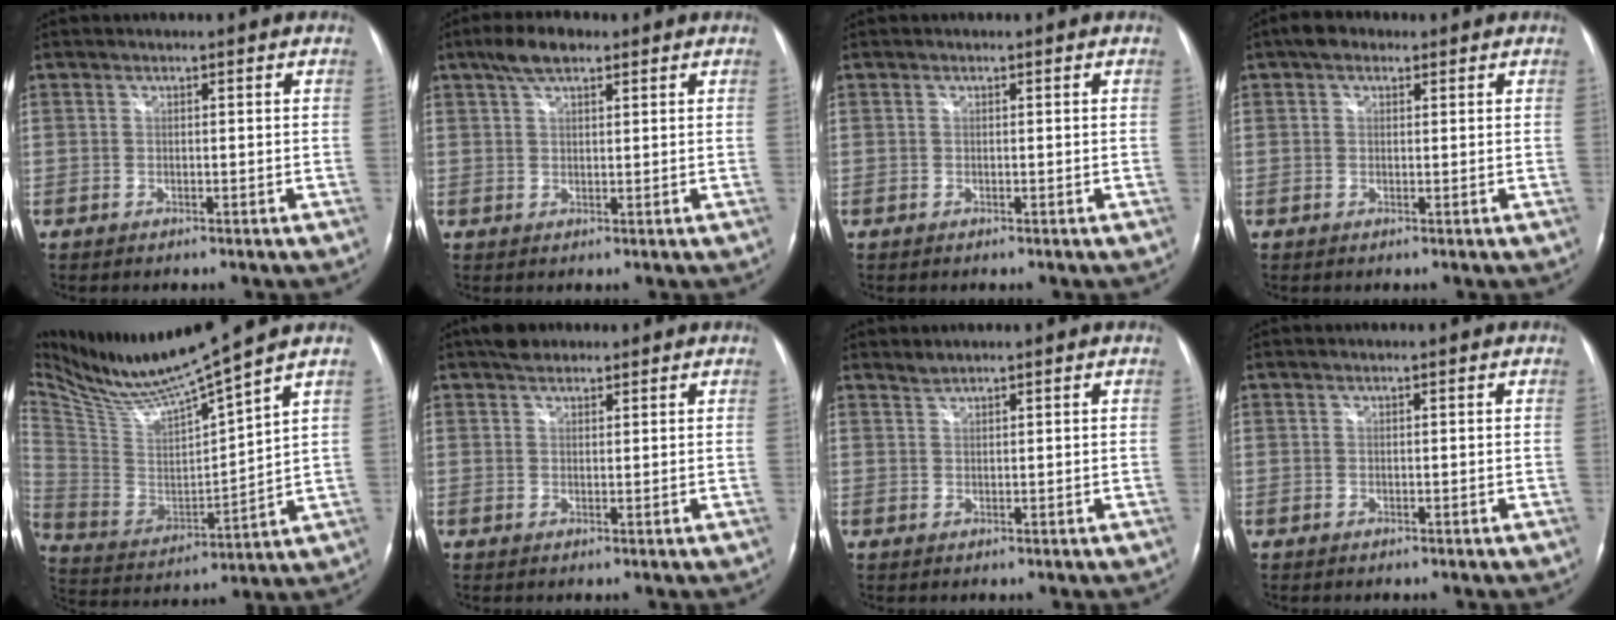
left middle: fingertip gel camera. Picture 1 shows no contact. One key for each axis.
{"total": 4.7, "fx": 3.1, "fy": 1.7, "fz": 3.1, "tx": -0.064, "ty": 0.016, "tz": 0.058}
{"total": 0.0}
{"total": 2.7, "fx": 1.6, "fy": 1.8, "fz": 1.4, "tx": -0.028, "ty": 0.015, "tz": 0.023}
{"total": 15.7, "fx": 13.5, "fy": -1.3, "fz": 7.8, "tx": -0.159, "ty": -0.013, "tz": 0.258}
{"total": 3.0, "fx": 2.3, "fy": 1.6, "fz": 1.0, "tx": -0.019, "ty": 0.014, "tz": 0.035}
{"total": 1.1, "fx": 1.1, "fy": -0.1, "fz": 0.0, "tx": -0.002, "ty": 0.003, "tz": 0.025}
{"total": 0.0}